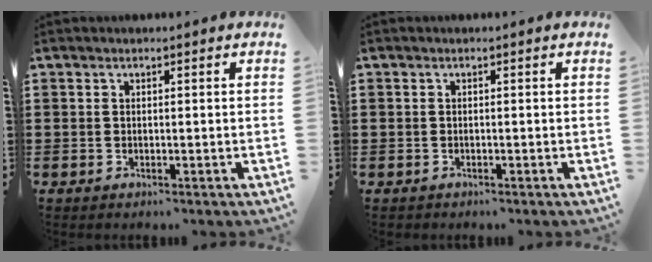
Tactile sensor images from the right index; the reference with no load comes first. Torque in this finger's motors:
{"motor_torque": [-1.54, 0.39, -1.05, -0.22]}